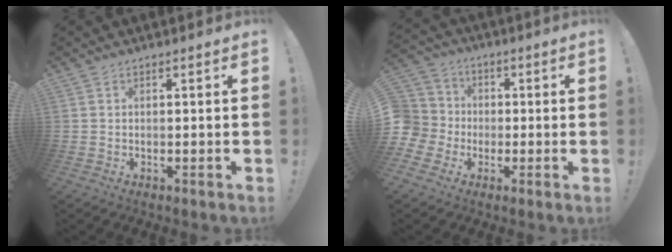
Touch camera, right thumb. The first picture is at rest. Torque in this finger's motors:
{"motor_torque": [0.68, 0.08, 0.35, -0.67, -0.01]}